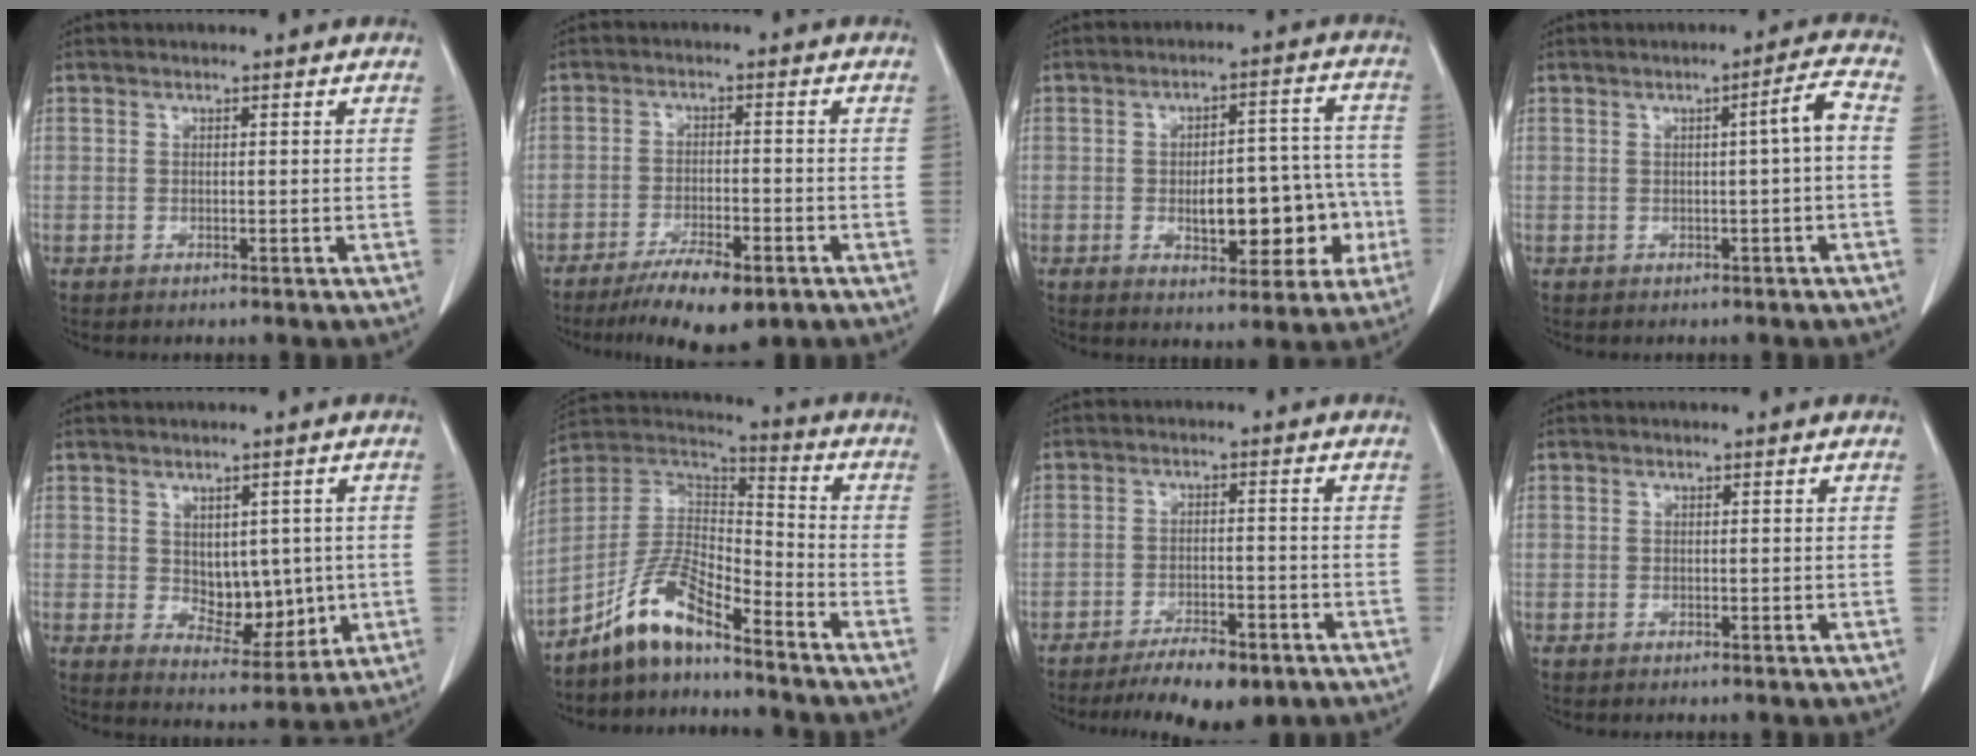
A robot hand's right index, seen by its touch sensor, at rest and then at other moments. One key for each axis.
{"total": 8.4, "fx": -5.7, "fy": 2.0, "fz": 5.8, "tx": -0.095, "ty": -0.014, "tz": -0.090}
{"total": 11.6, "fx": -2.7, "fy": 5.2, "fz": 10.0, "tx": -0.127, "ty": 0.032, "tz": -0.025}
{"total": 3.5, "fx": -0.1, "fy": -0.3, "fz": 3.5, "tx": -0.052, "ty": 0.008, "tz": 0.000}
{"total": 7.4, "fx": 0.2, "fy": 4.4, "fz": 5.9, "tx": -0.079, "ty": -0.005, "tz": 0.024}
{"total": 10.4, "fx": -8.0, "fy": 2.5, "fz": 6.2, "tx": -0.136, "ty": 0.022, "tz": -0.154}
{"total": 7.7, "fx": -6.1, "fy": 2.8, "fz": 3.9, "tx": -0.056, "ty": -0.004, "tz": -0.093}
{"total": 0.0}